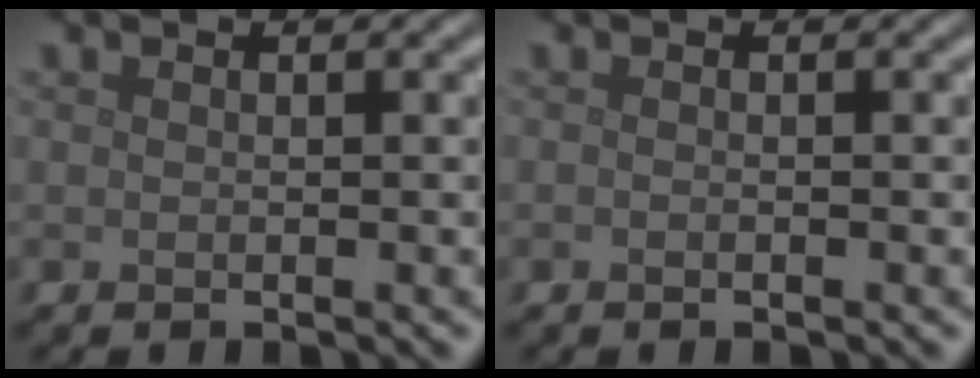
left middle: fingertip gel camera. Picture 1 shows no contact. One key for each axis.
{"total": 0.0}